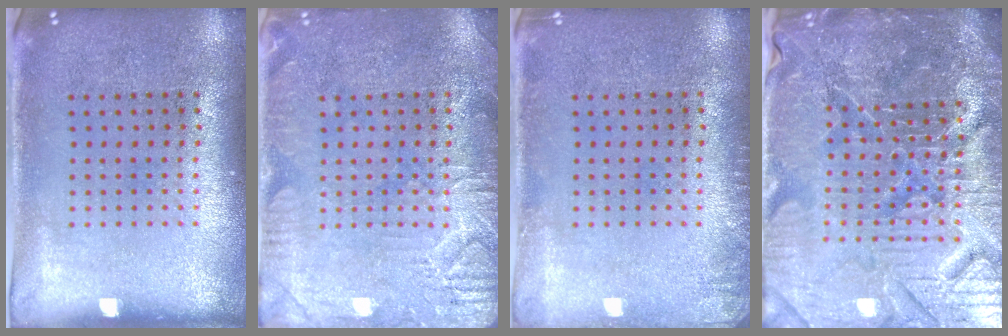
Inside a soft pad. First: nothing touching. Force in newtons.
{"total": 3.5, "press": 3.5, "slide": 0.4}
{"total": 1.1, "press": 1.1, "slide": 0.2}
{"total": 6.4, "press": 5.9, "slide": 2.6}